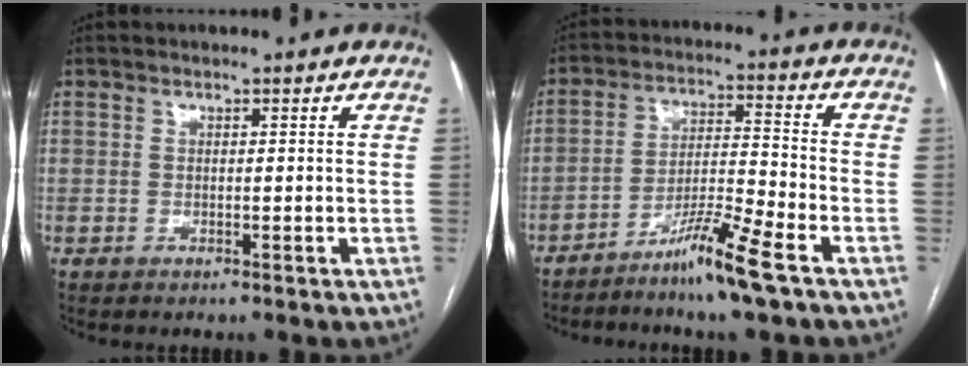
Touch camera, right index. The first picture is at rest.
{"total": 8.8, "force": [-6.0, -0.8, 6.4], "torque": [-0.116, -0.016, -0.115]}